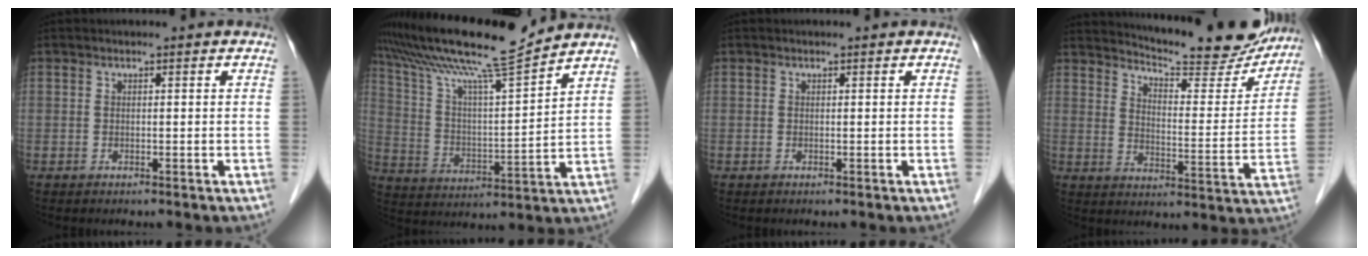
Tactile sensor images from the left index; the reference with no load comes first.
{"total": 15.5, "force": [13.5, -1.0, 7.5], "torque": [-0.145, -0.001, 0.240]}
{"total": 0.0}
{"total": 18.8, "force": [17.5, 2.5, 6.2], "torque": [-0.090, -0.048, 0.228]}